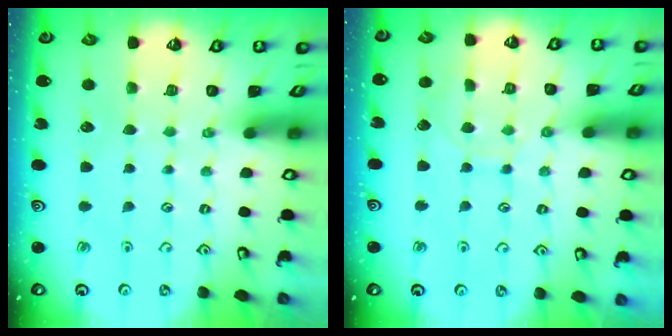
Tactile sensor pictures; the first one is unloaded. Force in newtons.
{"total": 6.8, "press": 6.7, "slide": 0.7}